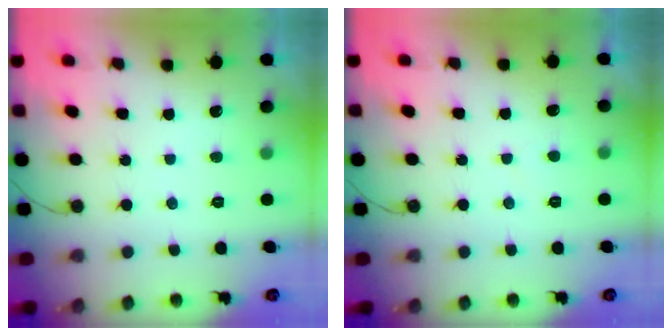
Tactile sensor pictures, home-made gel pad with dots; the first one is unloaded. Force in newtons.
{"total": 3.0, "press": 3.0, "slide": 0.3}